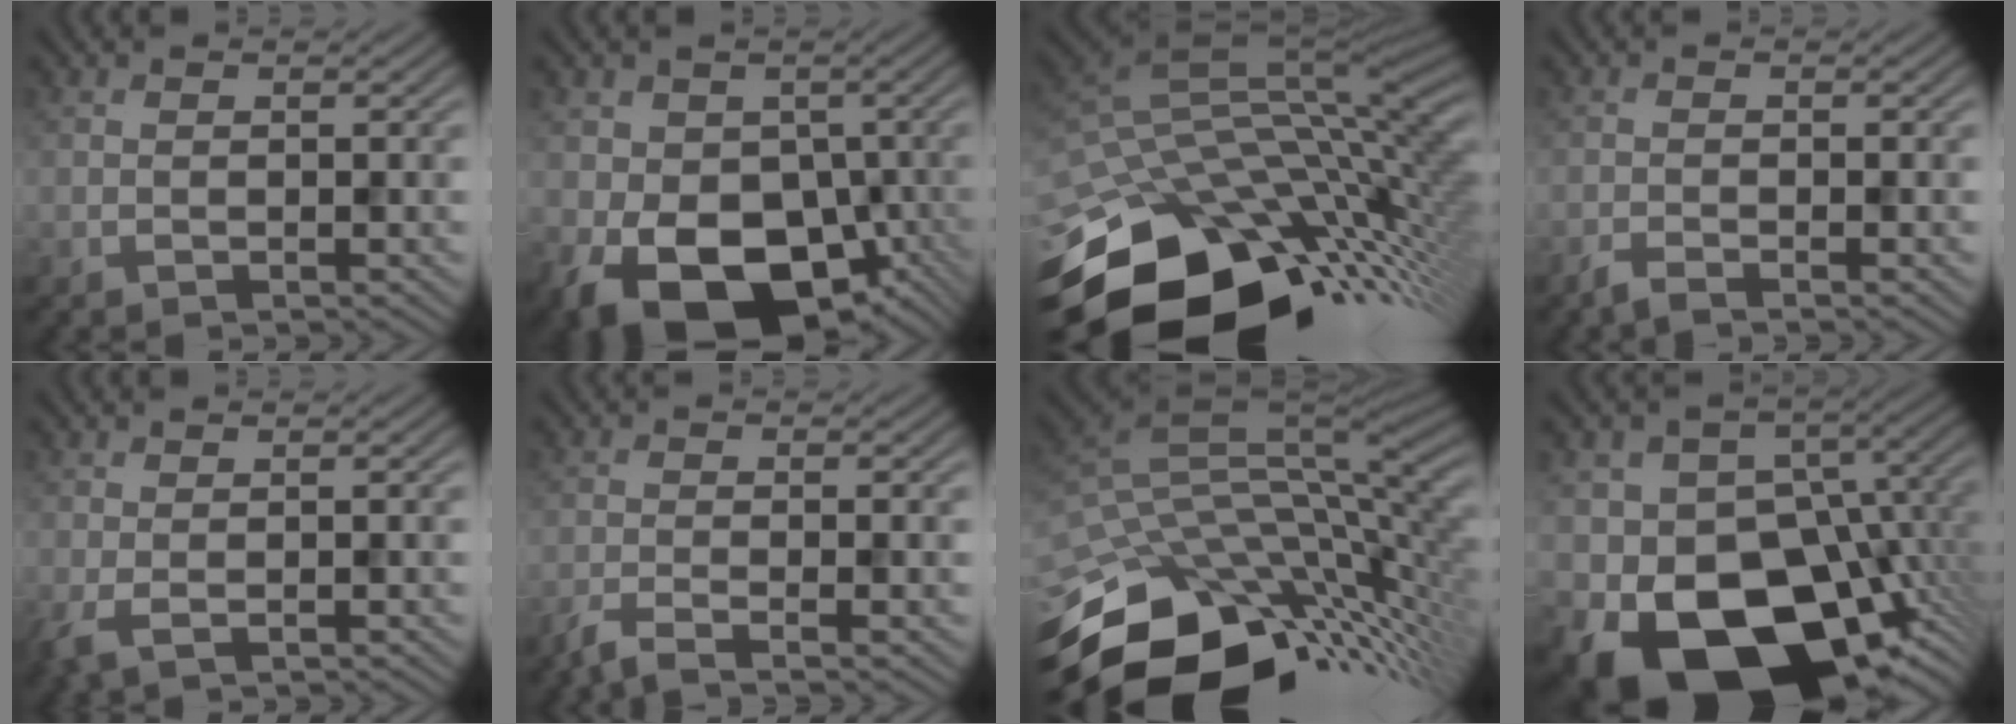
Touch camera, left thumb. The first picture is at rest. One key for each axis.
{"total": 15.1, "fx": -5.1, "fy": 11.0, "fz": 9.0, "tx": -0.157, "ty": -0.038, "tz": -0.074}
{"total": 18.4, "fx": -7.9, "fy": 11.1, "fz": 12.4, "tx": -0.233, "ty": -0.012, "tz": -0.128}
{"total": 1.6, "fx": -1.3, "fy": 0.0, "fz": 0.9, "tx": -0.016, "ty": -0.001, "tz": -0.031}
{"total": 2.2, "fx": -0.7, "fy": 0.8, "fz": 1.9, "tx": -0.054, "ty": -0.003, "tz": -0.016}
{"total": 2.8, "fx": -2.0, "fy": 0.3, "fz": 1.9, "tx": -0.031, "ty": -0.004, "tz": -0.054}
{"total": 16.0, "fx": -7.0, "fy": 7.9, "fz": 12.0, "tx": -0.229, "ty": -0.017, "tz": -0.127}
{"total": 19.9, "fx": -8.3, "fy": 13.3, "fz": 12.2, "tx": -0.210, "ty": -0.035, "tz": -0.121}